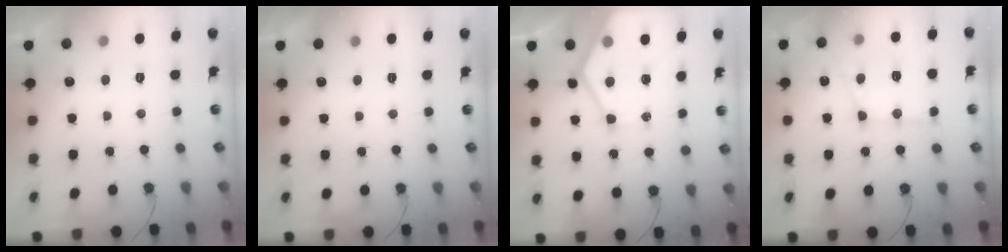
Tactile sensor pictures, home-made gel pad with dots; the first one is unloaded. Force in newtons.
{"total": 0.0}
{"total": 16.0, "press": 16.0, "slide": 1.6}
{"total": 14.9, "press": 14.8, "slide": 1.2}